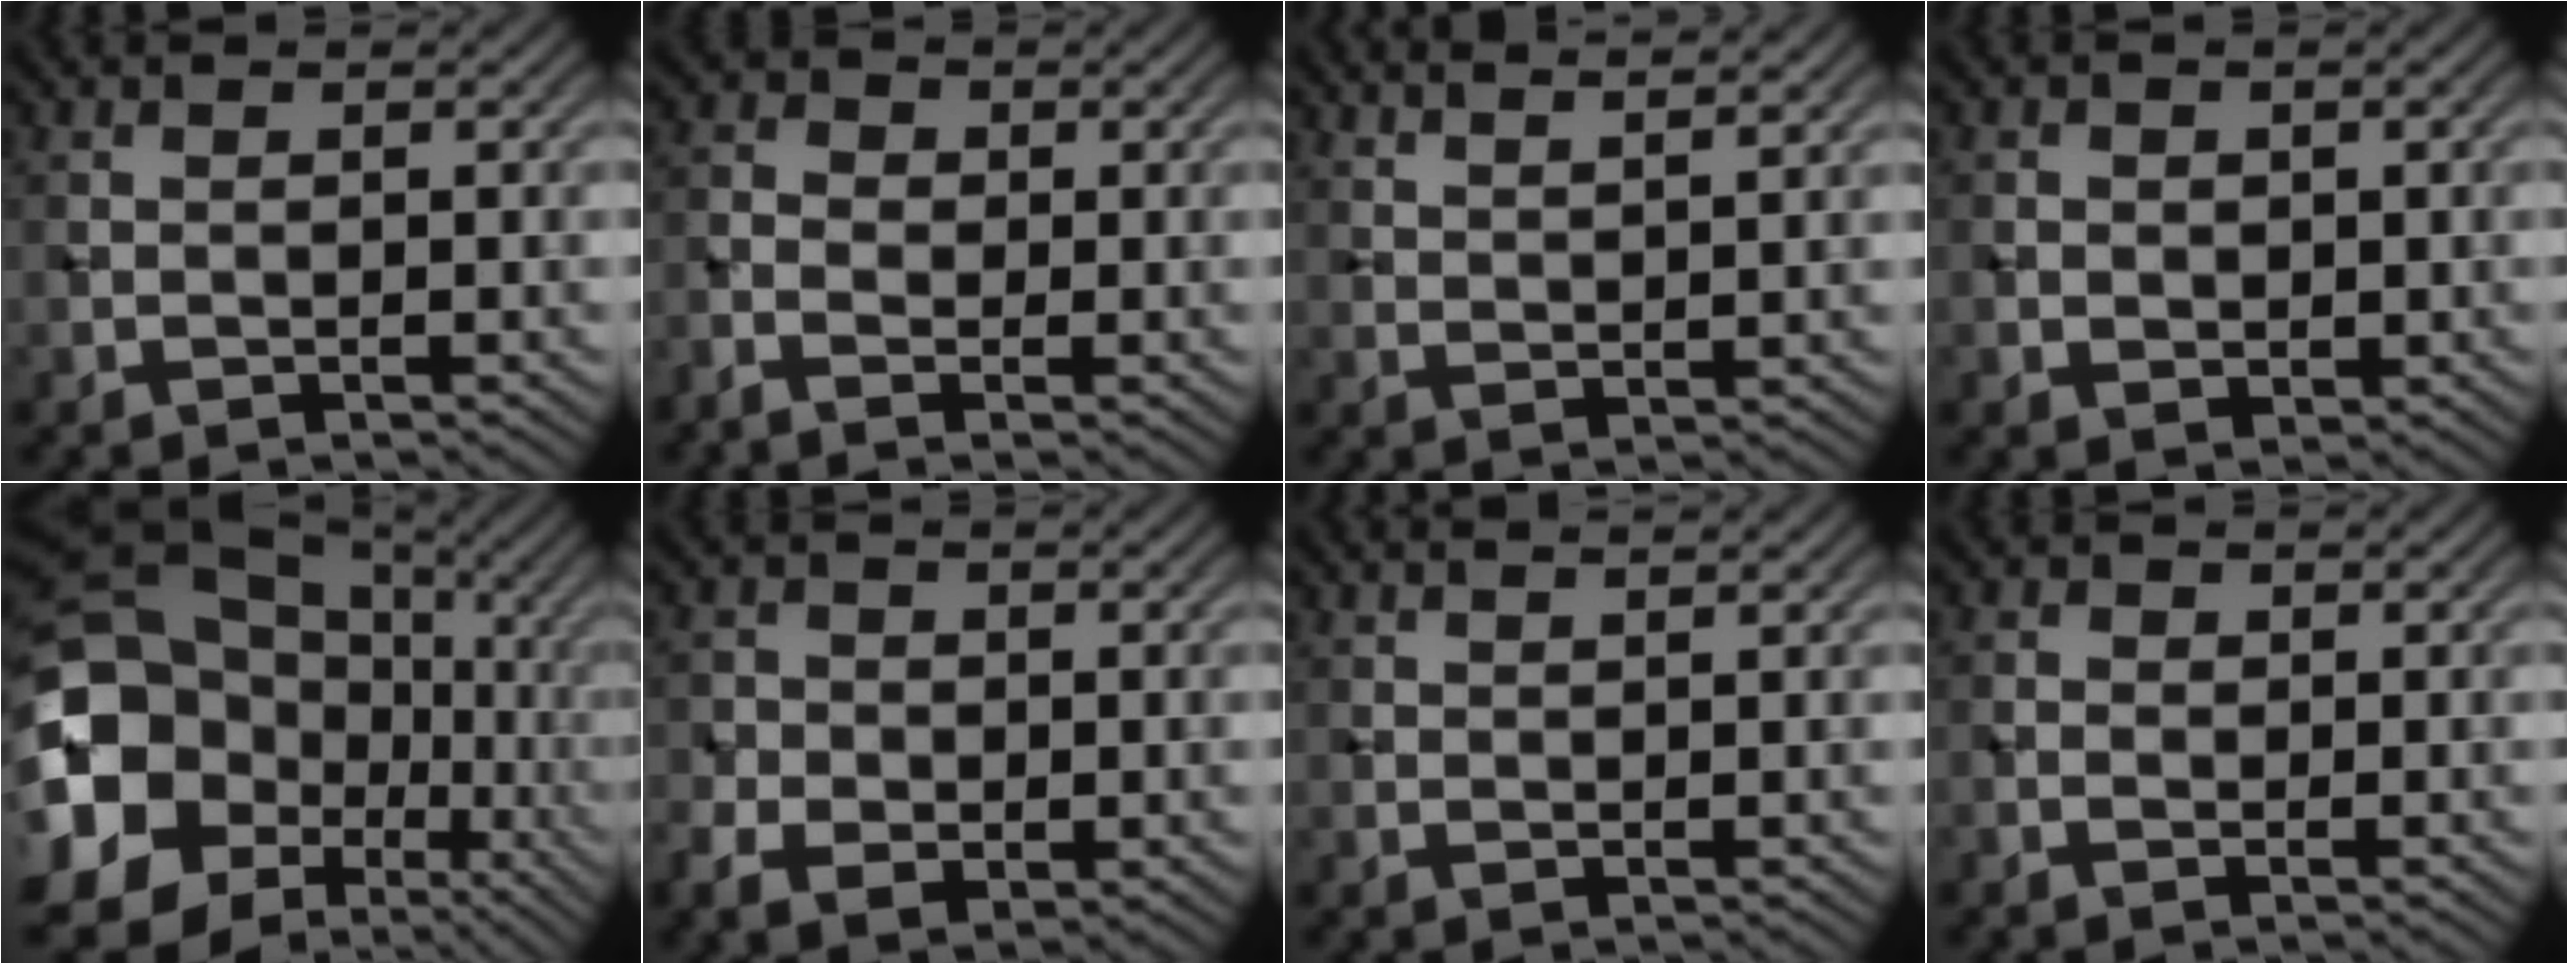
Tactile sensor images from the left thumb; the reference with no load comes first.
{"total": 3.0, "force": [-1.4, 1.8, 2.0], "torque": [-0.047, 0.003, -0.036]}
{"total": 5.0, "force": [4.0, 0.9, 2.8], "torque": [-0.025, 0.006, 0.056]}
{"total": 1.5, "force": [0.1, 1.3, 0.7], "torque": [-0.017, -0.005, 0.003]}
{"total": 21.5, "force": [-1.8, 18.7, 10.5], "torque": [-0.272, -0.026, -0.035]}
{"total": 5.3, "force": [-1.3, 4.0, 3.2], "torque": [-0.064, -0.012, -0.018]}
{"total": 1.5, "force": [1.3, 0.2, 0.8], "torque": [-0.012, 0.000, 0.018]}
{"total": 1.0, "force": [0.0, 0.8, 0.6], "torque": [-0.013, 0.001, -0.004]}